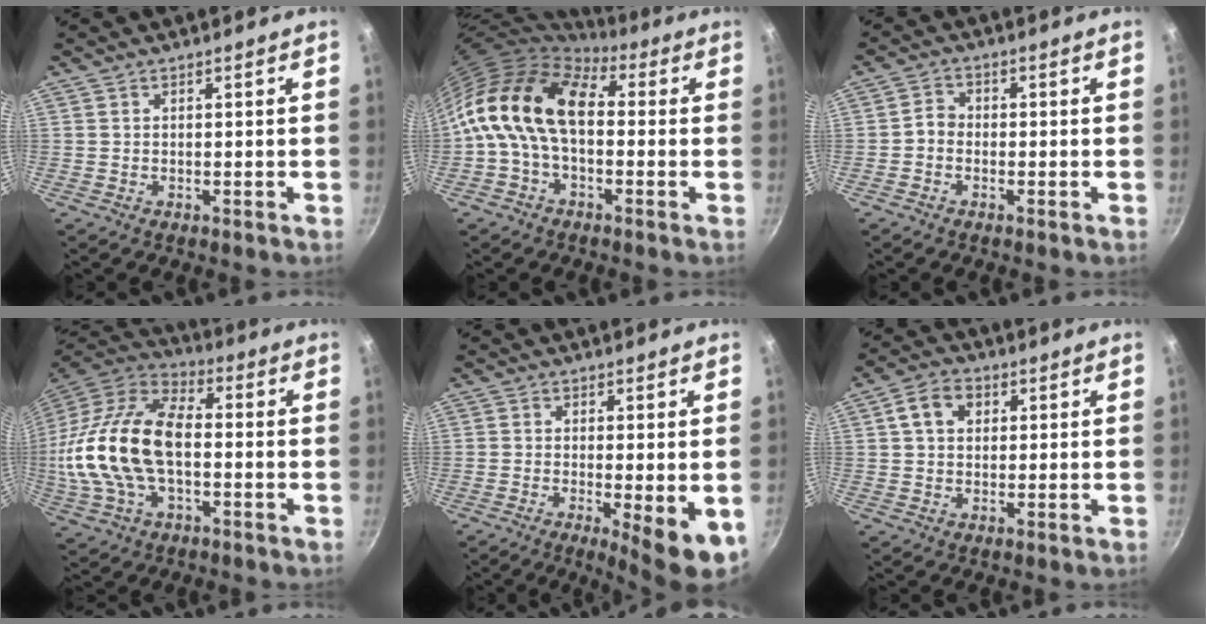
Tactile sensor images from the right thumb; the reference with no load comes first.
{"total": 15.0, "force": [0.8, 9.3, 11.7], "torque": [-0.198, 0.026, -0.008]}
{"total": 2.4, "force": [-1.0, 1.9, 1.1], "torque": [-0.015, 0.018, -0.026]}
{"total": 22.8, "force": [-1.2, 12.8, 18.8], "torque": [-0.368, 0.035, -0.031]}
{"total": 8.3, "force": [-2.1, 1.7, 7.8], "torque": [-0.107, -0.011, -0.024]}
{"total": 6.2, "force": [1.8, 4.6, 3.7], "torque": [-0.052, 0.008, 0.023]}